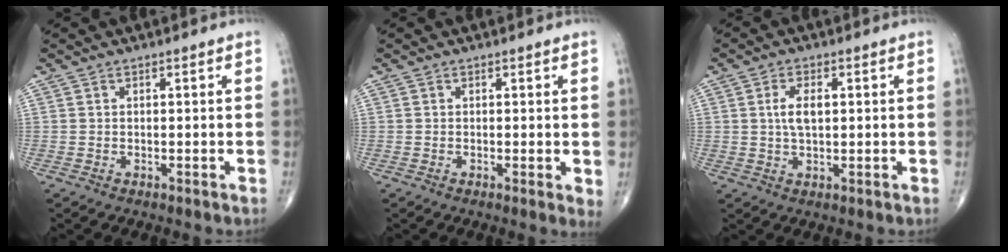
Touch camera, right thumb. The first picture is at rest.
{"total": 2.1, "force": [0.1, 0.5, 2.0], "torque": [-0.031, -0.008, -0.002]}
{"total": 4.5, "force": [0.8, 2.2, 3.8], "torque": [-0.075, 0.002, 0.016]}